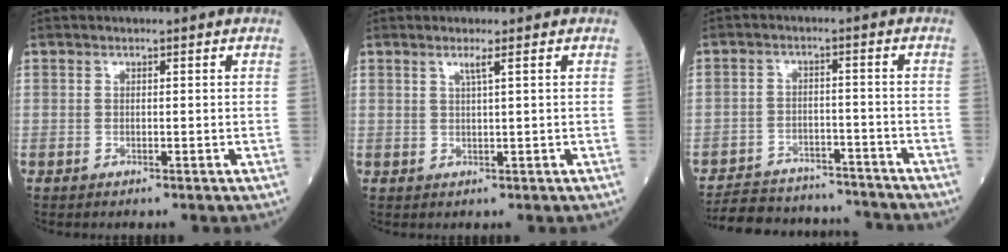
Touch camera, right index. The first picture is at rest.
{"total": 1.5, "force": [0.8, -0.5, 1.2], "torque": [-0.029, -0.005, 0.017]}
{"total": 14.1, "force": [-13.3, 4.0, 2.8], "torque": [-0.050, 0.020, -0.184]}